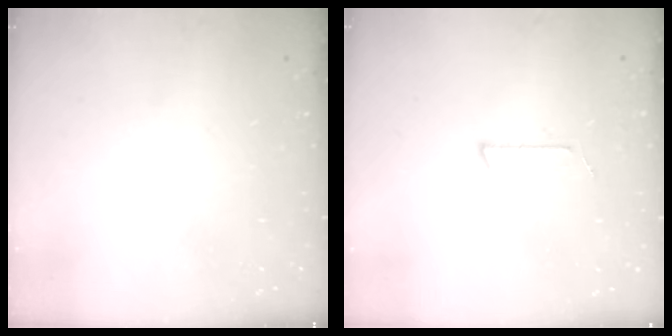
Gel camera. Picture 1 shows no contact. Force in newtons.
{"total": 2.7, "press": 2.7, "slide": 0.2}